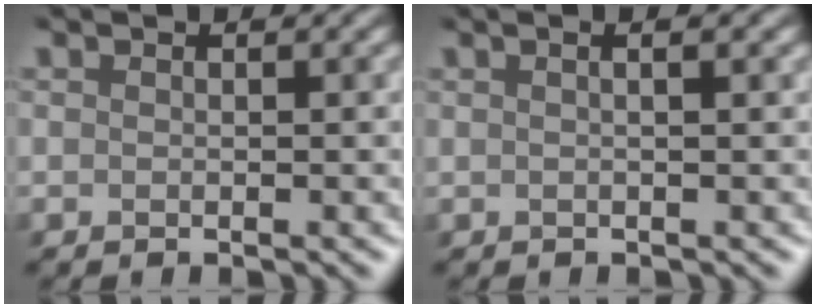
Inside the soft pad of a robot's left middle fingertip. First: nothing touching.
{"total": 2.8, "force": [1.2, 1.2, 2.2], "torque": [-0.011, 0.014, -0.009]}